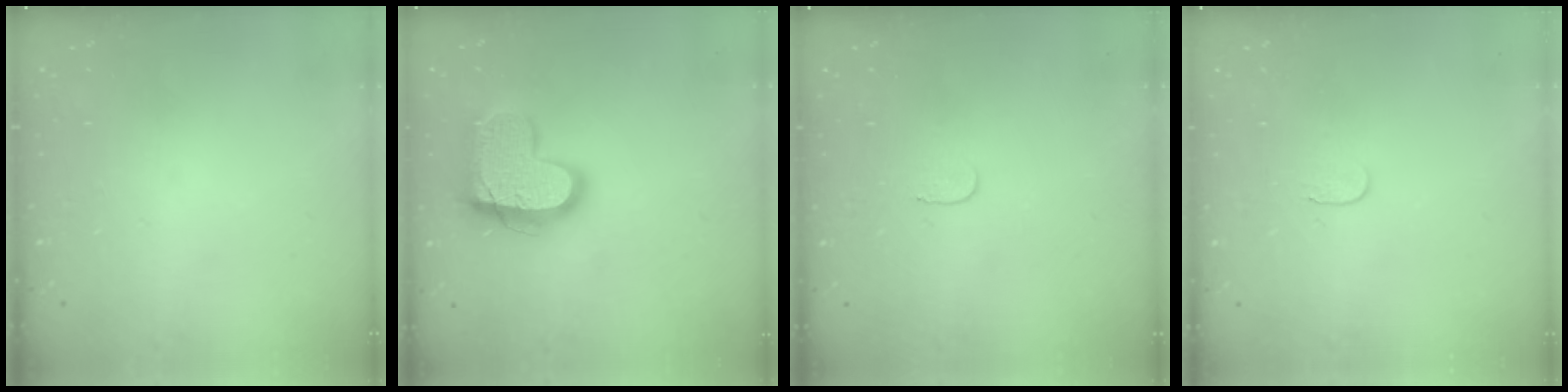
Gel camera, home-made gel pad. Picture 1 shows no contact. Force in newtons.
{"total": 17.3, "press": 17.3, "slide": 1.2}
{"total": 3.1, "press": 3.1, "slide": 0.3}
{"total": 3.7, "press": 3.7, "slide": 0.4}